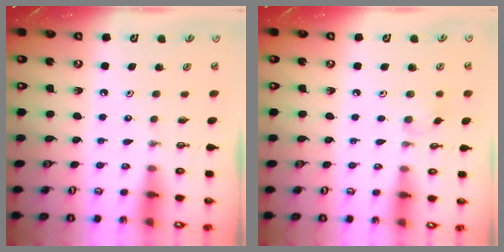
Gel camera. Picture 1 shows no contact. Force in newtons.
{"total": 5.5, "press": 5.5, "slide": 1.0}